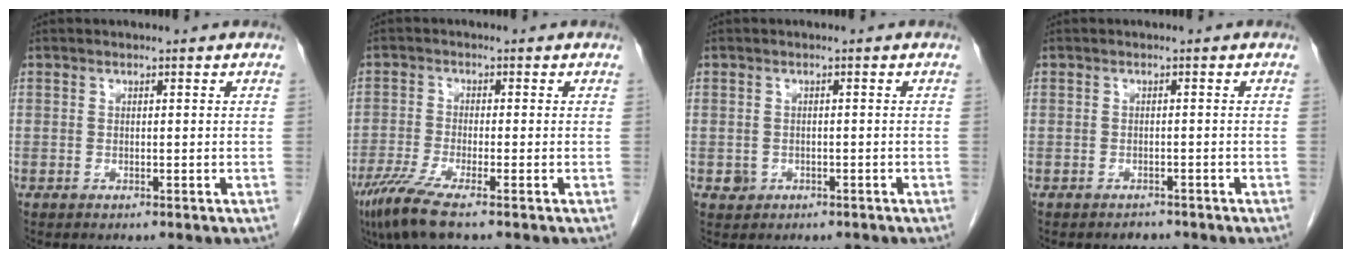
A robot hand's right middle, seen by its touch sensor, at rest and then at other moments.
{"total": 6.1, "force": [-4.2, 0.0, 4.4], "torque": [-0.088, -0.019, -0.083]}
{"total": 2.1, "force": [-0.9, 1.8, 0.3], "torque": [-0.006, 0.007, -0.009]}
{"total": 1.5, "force": [-1.3, 0.7, 0.2], "torque": [-0.010, 0.000, -0.017]}